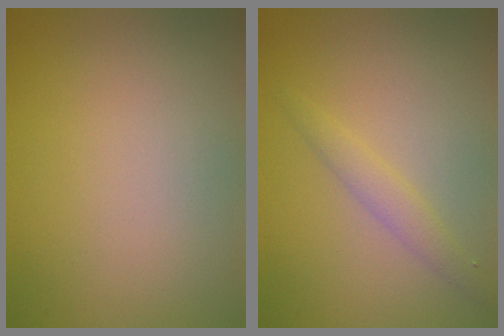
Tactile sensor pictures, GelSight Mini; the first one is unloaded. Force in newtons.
{"total": 1.7, "press": 1.7, "slide": 0.0}